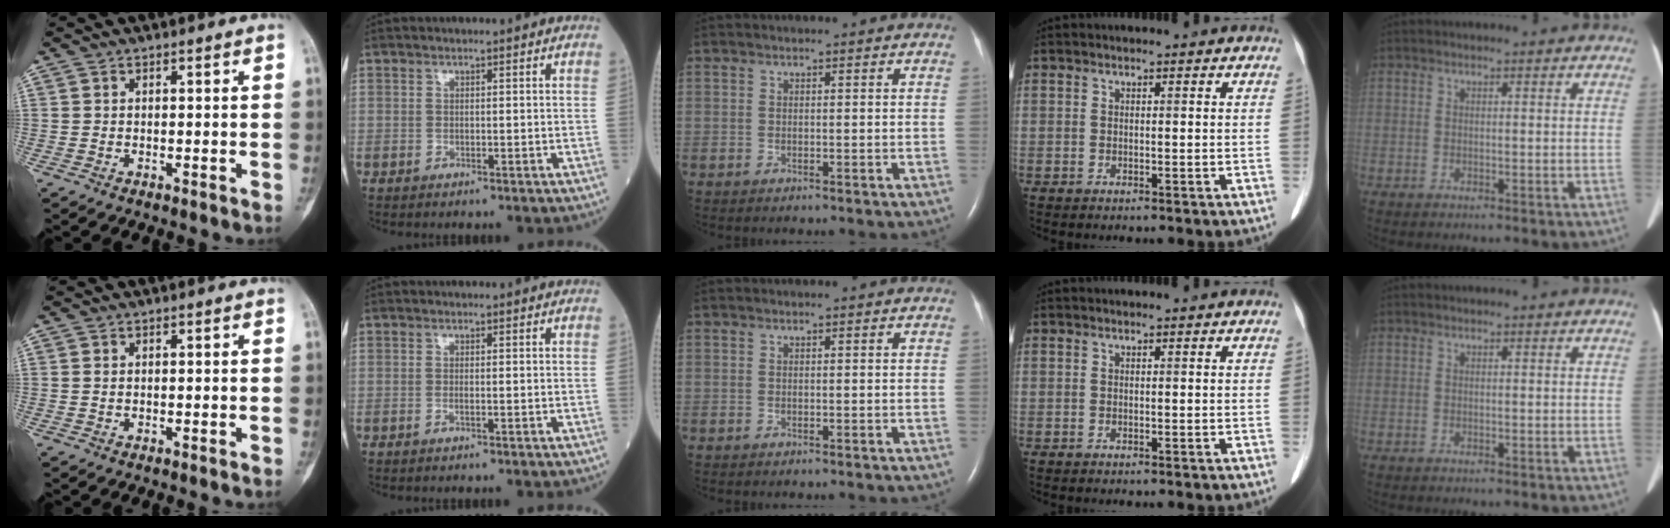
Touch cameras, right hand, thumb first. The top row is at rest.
{"thumb": {"total": 0.6, "force": [0.1, 0.4, 0.4], "torque": [-0.011, 0.002, 0.003]}, "index": {"total": 0.6, "force": [-0.3, -0.1, 0.5], "torque": [-0.014, -0.001, -0.006]}}